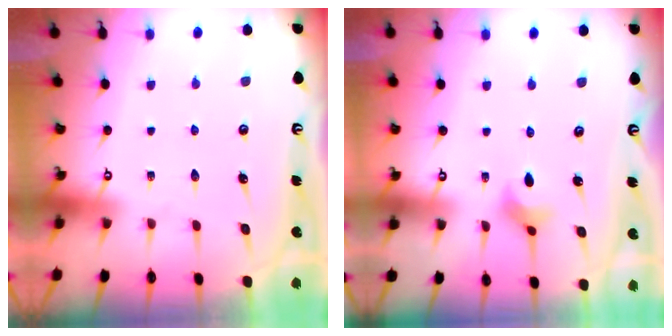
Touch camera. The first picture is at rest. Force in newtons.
{"total": 2.7, "press": 2.6, "slide": 0.6}